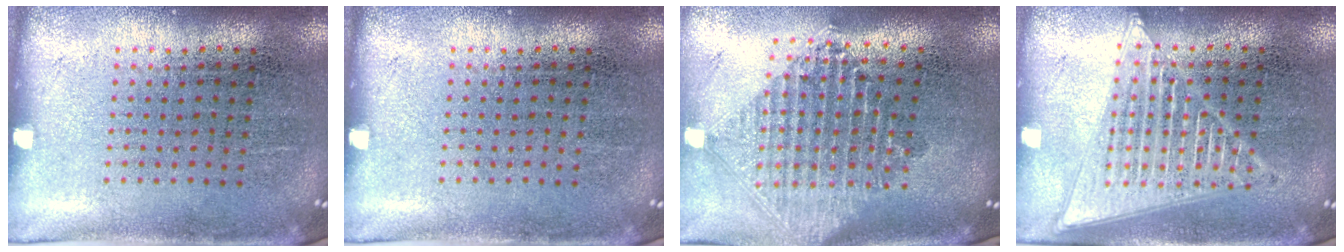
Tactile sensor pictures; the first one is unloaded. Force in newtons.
{"total": 0.0}
{"total": 2.2, "press": 1.7, "slide": 1.4}
{"total": 3.2, "press": 3.2, "slide": 0.3}